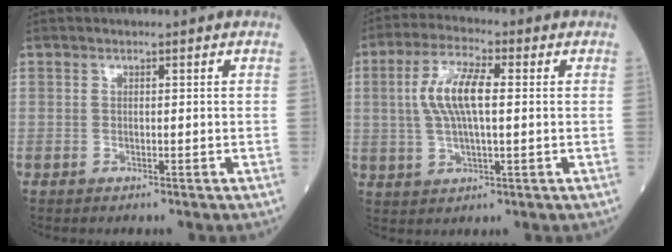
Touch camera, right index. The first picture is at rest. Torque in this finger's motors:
{"motor_torque": [0.20, 0.00, 0.23, 0.09]}